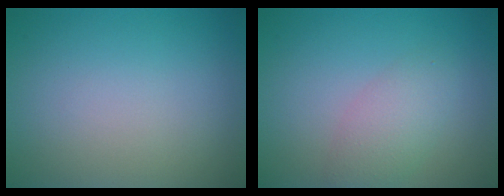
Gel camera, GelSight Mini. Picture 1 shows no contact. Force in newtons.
{"total": 2.8, "press": 2.8, "slide": 0.0}